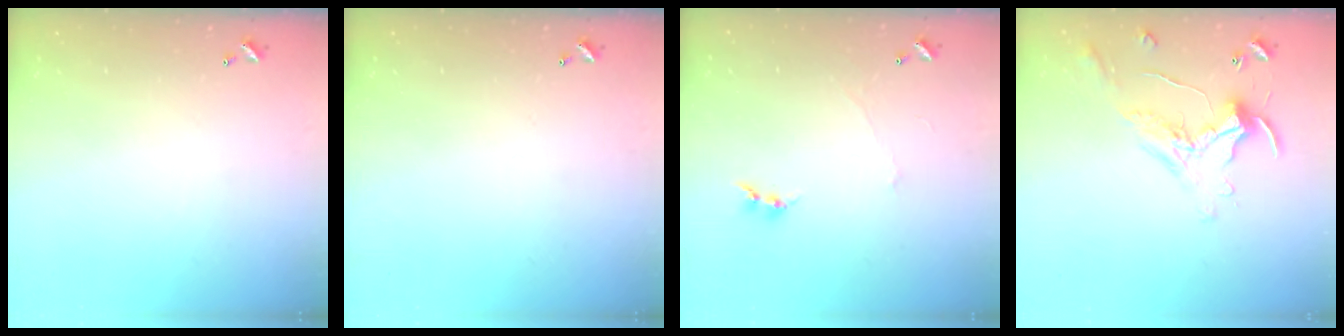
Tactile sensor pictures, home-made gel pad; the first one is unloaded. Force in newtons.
{"total": 0.0}
{"total": 1.5, "press": 1.4, "slide": 0.5}
{"total": 0.7, "press": 0.5, "slide": 0.4}